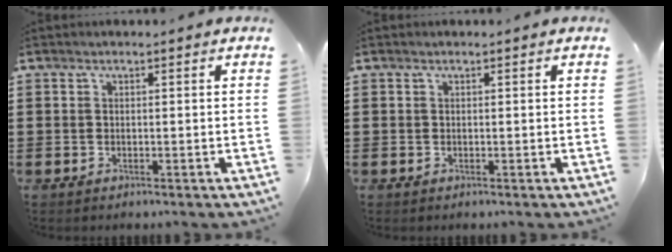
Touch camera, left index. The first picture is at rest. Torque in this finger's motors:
{"motor_torque": [-0.03, 0.01, 0.01, 0.01]}